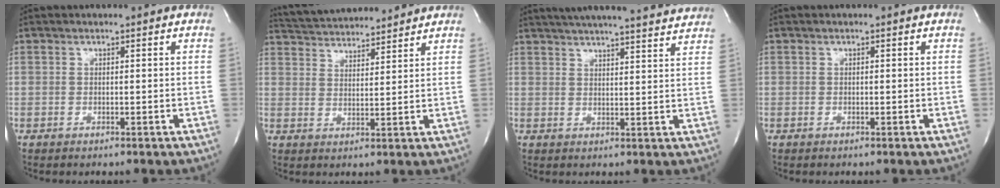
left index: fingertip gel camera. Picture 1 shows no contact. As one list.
[{"total": 12.0, "force": [11.4, 1.5, 3.4], "torque": [-0.069, 0.021, 0.177]}, {"total": 22.3, "force": [20.5, 1.8, 8.6], "torque": [-0.142, -0.006, 0.257]}, {"total": 0.0}]